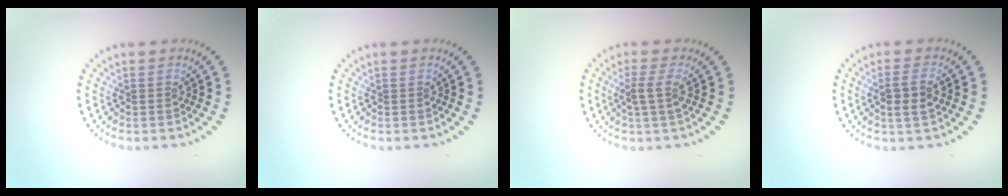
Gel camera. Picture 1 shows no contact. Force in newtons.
{"total": 0.0}
{"total": 1.8, "press": 1.5, "slide": 1.0}
{"total": 2.3, "press": 2.1, "slide": 1.0}